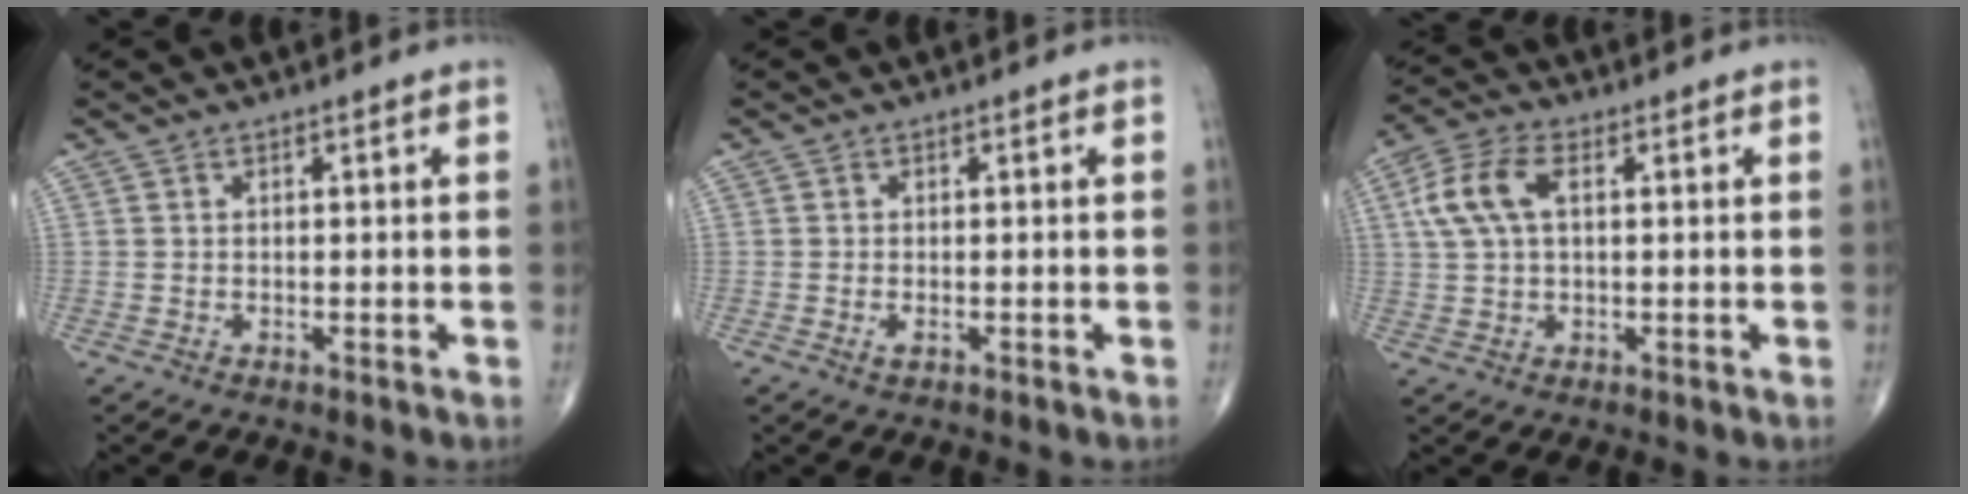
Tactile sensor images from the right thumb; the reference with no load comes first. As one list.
[{"total": 1.0, "force": [-0.3, 0.5, 0.8], "torque": [-0.017, -0.001, -0.005]}, {"total": 8.3, "force": [1.9, 4.5, 6.7], "torque": [-0.149, 0.019, 0.036]}]